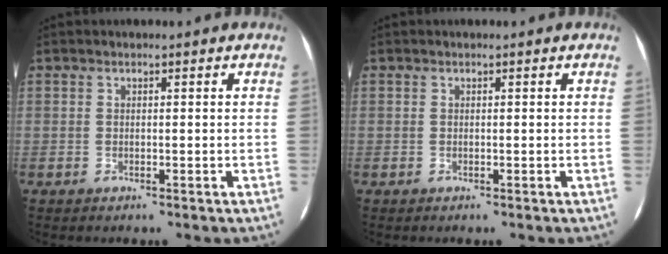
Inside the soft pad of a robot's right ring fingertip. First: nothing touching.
{"total": 0.0}